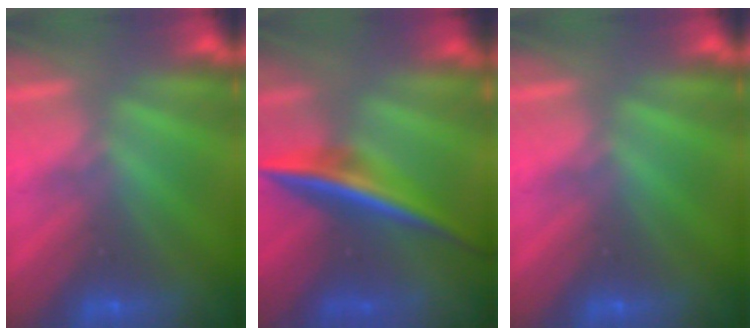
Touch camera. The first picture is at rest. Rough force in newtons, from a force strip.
{"total": 7.6}
{"total": 0.0}